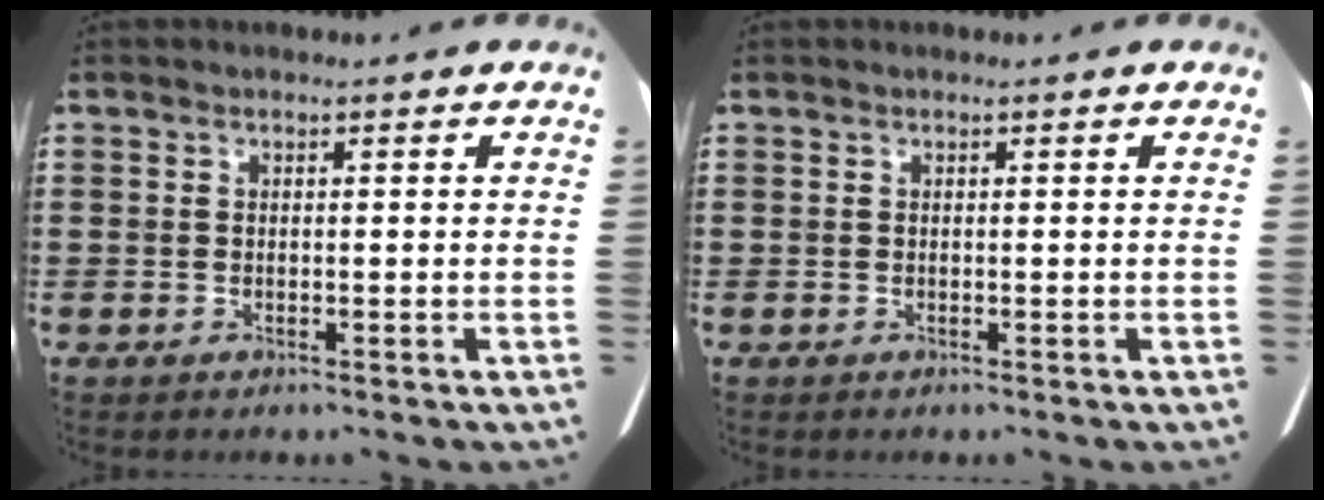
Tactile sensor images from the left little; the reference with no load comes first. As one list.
[{"total": 0.0}]